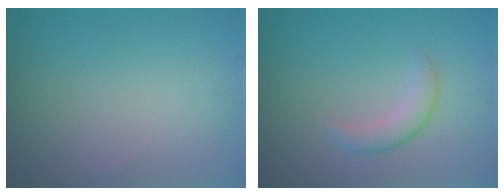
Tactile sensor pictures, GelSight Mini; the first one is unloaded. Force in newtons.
{"total": 2.1, "press": 2.1, "slide": 0.0}